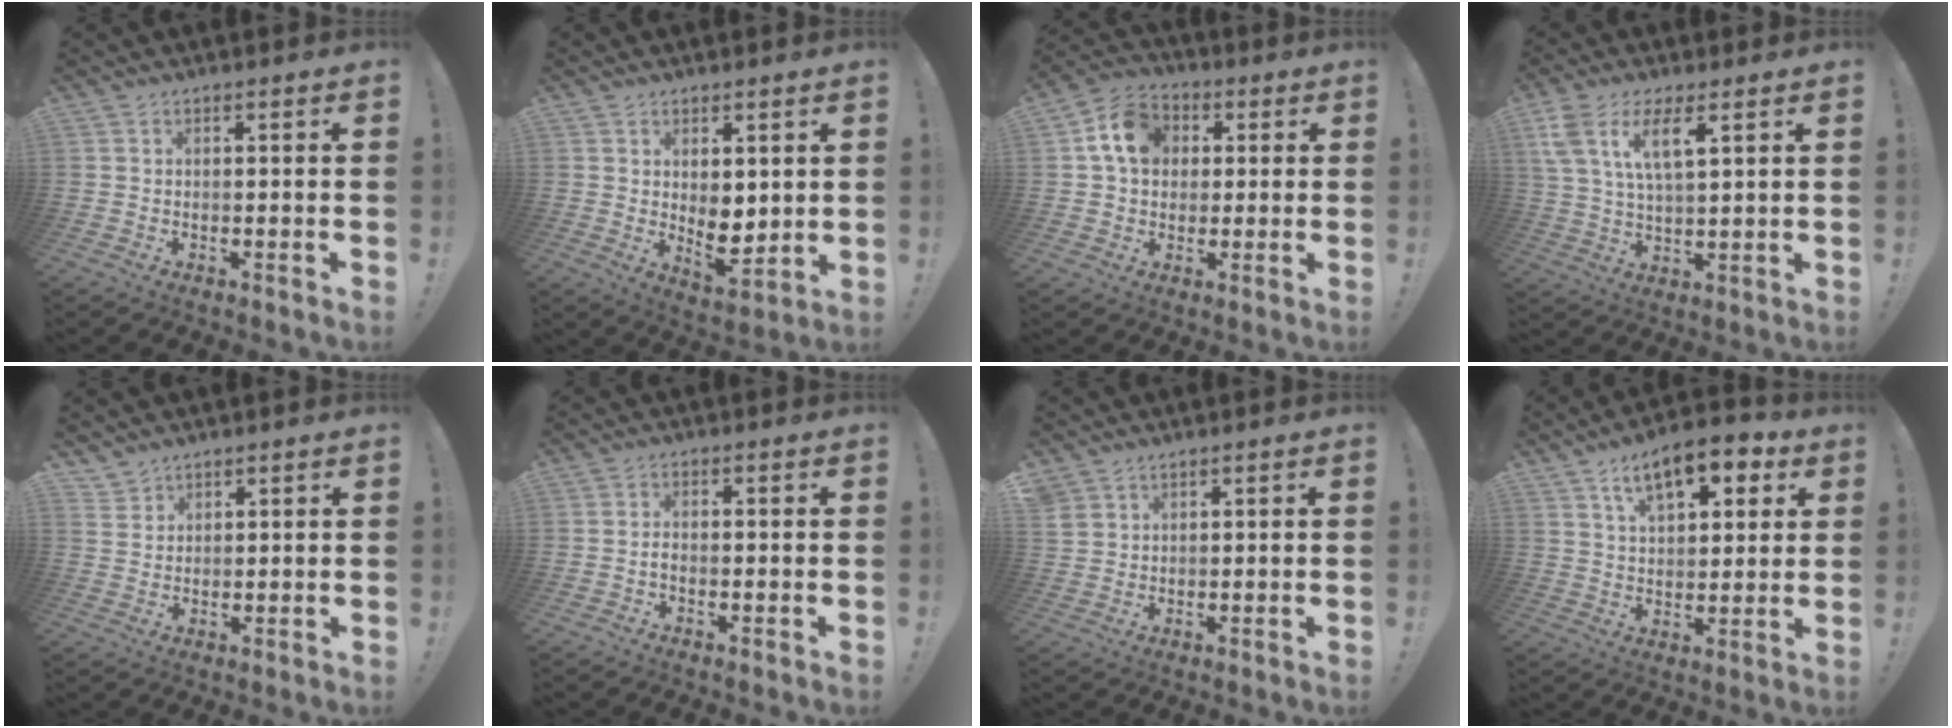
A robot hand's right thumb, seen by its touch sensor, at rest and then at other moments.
{"total": 6.6, "force": [1.3, 4.2, 5.0], "torque": [-0.053, -0.022, 0.031]}
{"total": 12.3, "force": [3.2, 10.0, 6.5], "torque": [-0.094, 0.008, 0.065]}
{"total": 10.8, "force": [5.5, 4.2, 8.2], "torque": [-0.160, -0.008, 0.099]}
{"total": 3.6, "force": [2.8, 2.3, 0.0], "torque": [-0.001, -0.023, 0.053]}
{"total": 1.5, "force": [-0.8, 0.4, 1.2], "torque": [-0.022, 0.004, -0.015]}
{"total": 2.4, "force": [2.0, 1.3, 0.5], "torque": [-0.008, -0.012, 0.039]}
{"total": 13.7, "force": [7.2, 6.6, 9.6], "torque": [-0.141, -0.029, 0.122]}